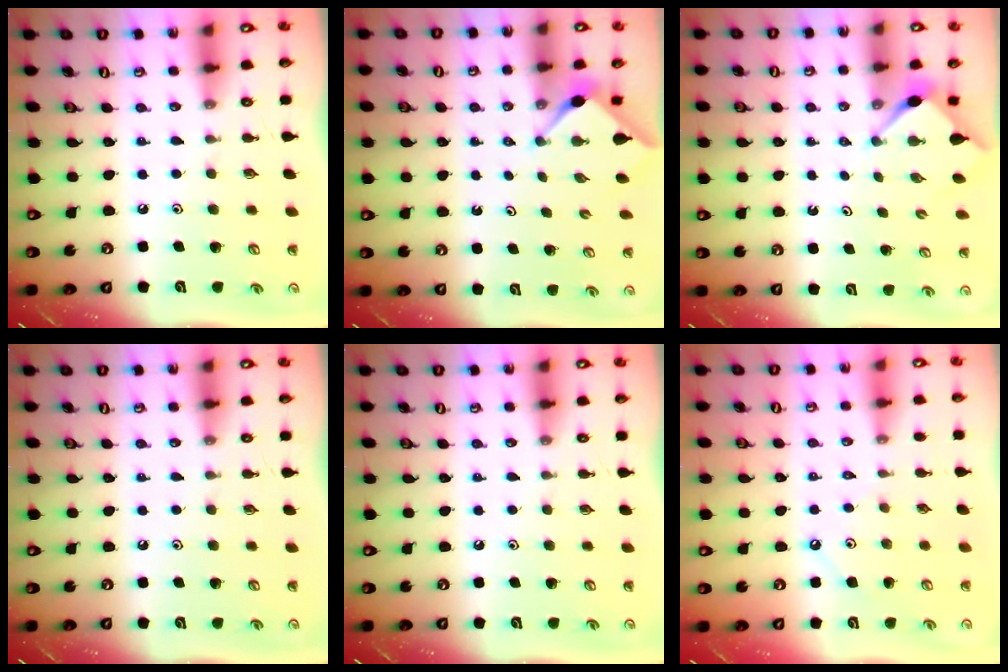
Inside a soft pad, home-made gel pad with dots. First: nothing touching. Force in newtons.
{"total": 3.0, "press": 3.0, "slide": 0.3}
{"total": 2.7, "press": 2.6, "slide": 0.3}
{"total": 0.0}
{"total": 0.0}
{"total": 2.4, "press": 2.4, "slide": 0.4}